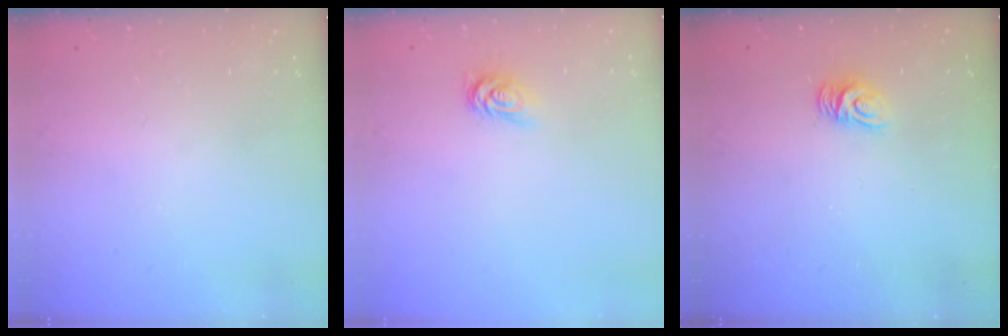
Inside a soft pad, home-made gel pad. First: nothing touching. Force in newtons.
{"total": 2.5, "press": 2.5, "slide": 0.4}
{"total": 6.3, "press": 6.3, "slide": 0.2}